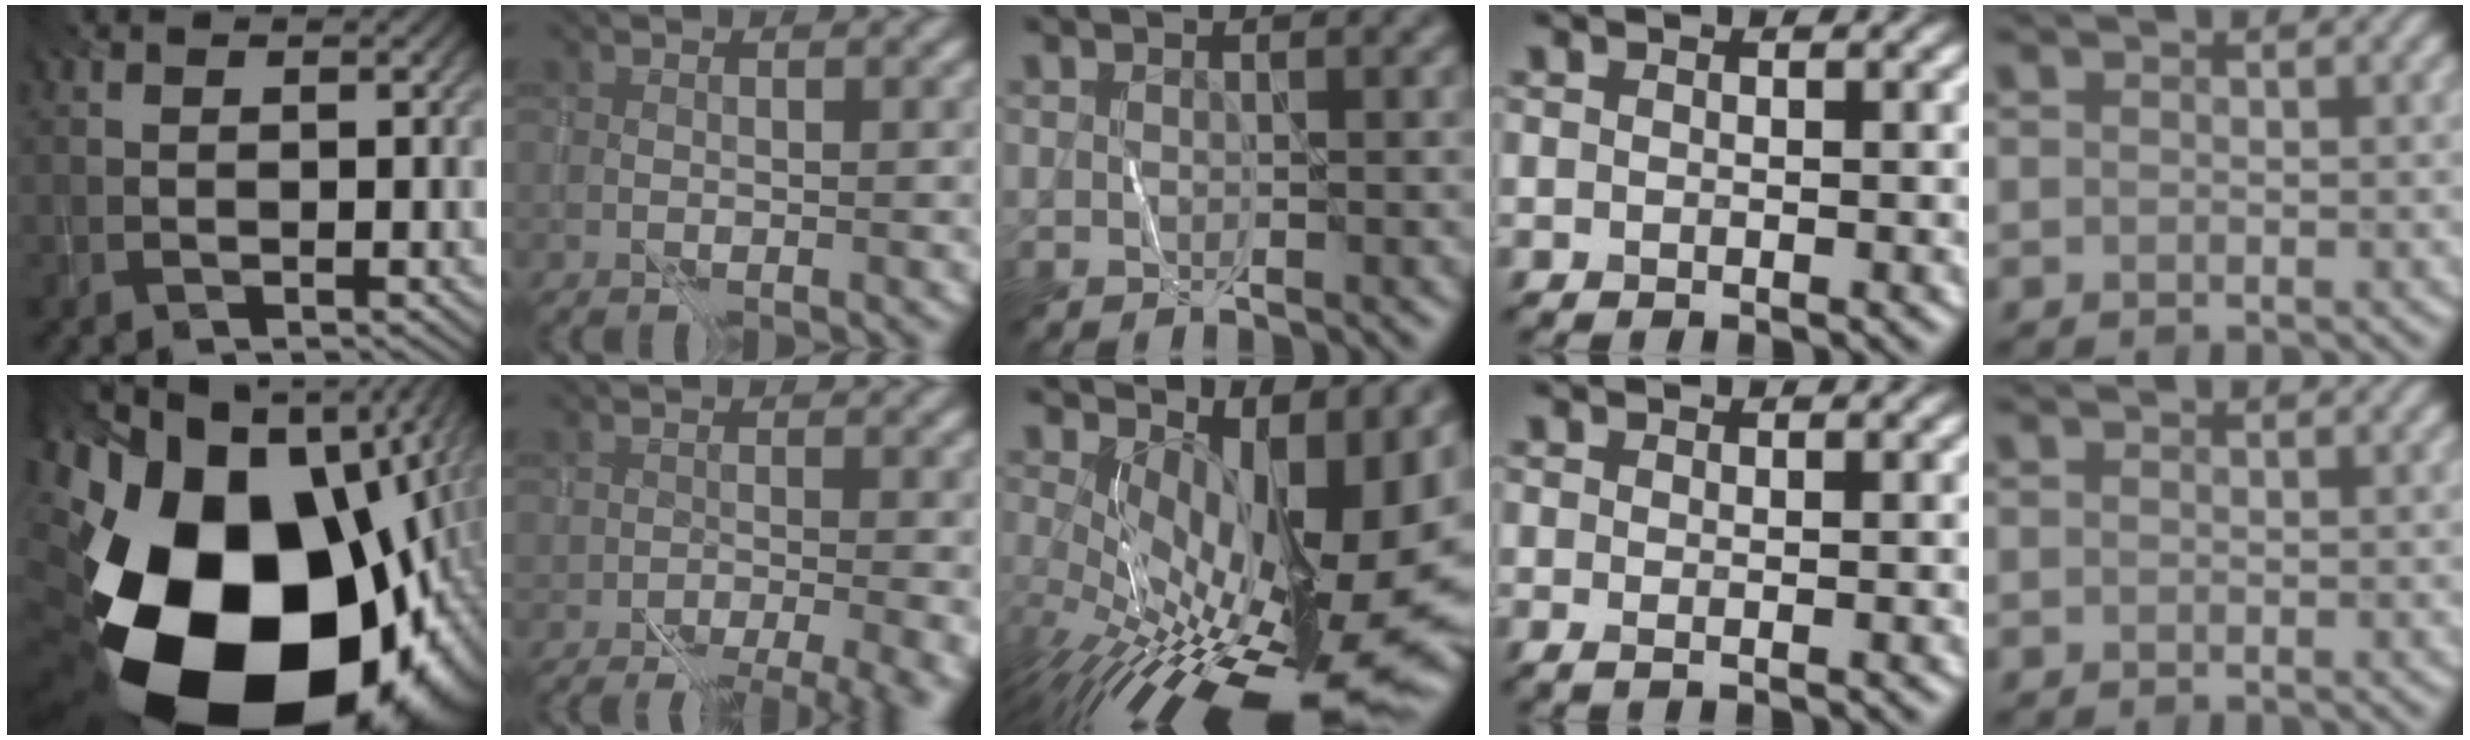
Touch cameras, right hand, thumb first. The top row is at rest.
{"thumb": {"total": 24.3, "force": [-6.7, 15.5, 17.5], "torque": [-0.348, -0.110, -0.068]}, "index": {"total": 8.1, "force": [-6.0, 2.5, 4.8], "torque": [-0.058, -0.013, -0.060]}, "middle": {"total": 16.6, "force": [-1.1, 7.3, 14.9], "torque": [-0.222, -0.028, -0.002]}, "ring": {"total": 0.7, "force": [0.0, 0.2, 0.6], "torque": [-0.009, -0.002, 0.000]}}